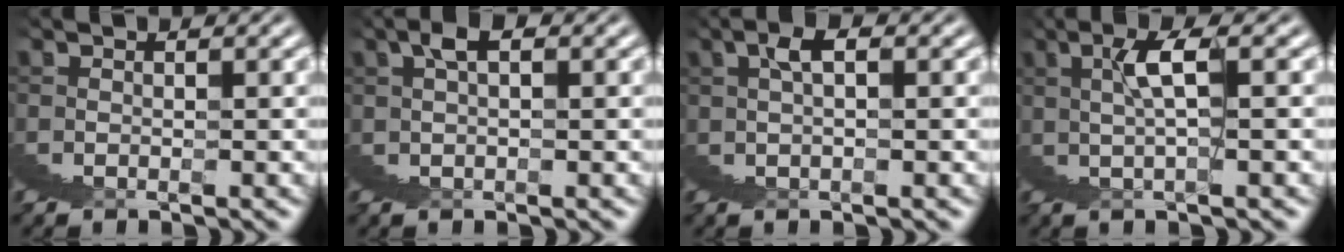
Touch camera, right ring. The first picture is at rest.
{"total": 2.6, "force": [1.7, 0.7, 1.9], "torque": [-0.026, 0.011, 0.025]}
{"total": 2.5, "force": [1.6, 0.2, 1.8], "torque": [-0.021, 0.015, 0.026]}
{"total": 3.6, "force": [2.7, -1.5, 1.8], "torque": [-0.014, 0.031, 0.037]}